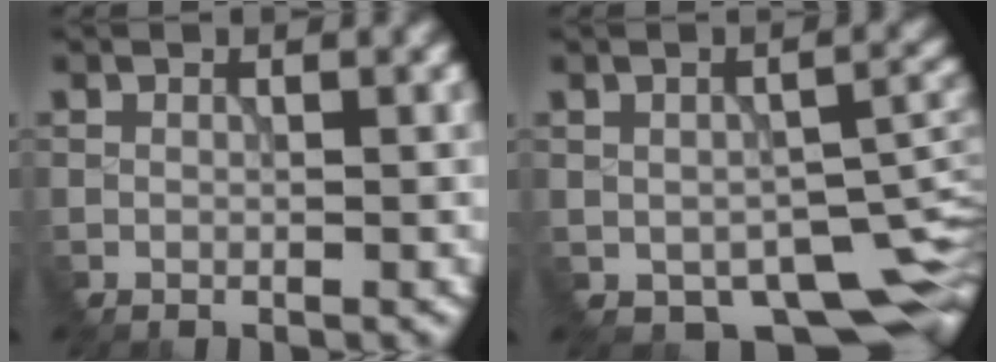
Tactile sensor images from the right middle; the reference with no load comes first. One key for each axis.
{"total": 8.6, "fx": -3.9, "fy": 4.9, "fz": 5.9, "tx": -0.075, "ty": -0.038, "tz": -0.044}